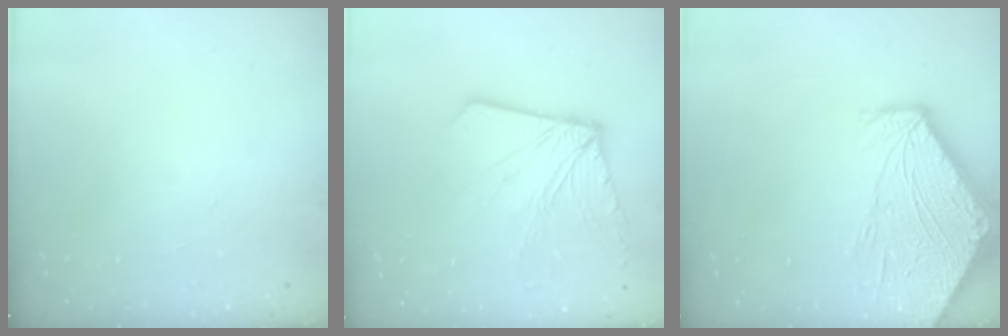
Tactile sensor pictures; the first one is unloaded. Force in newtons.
{"total": 10.6, "press": 10.5, "slide": 1.4}
{"total": 10.9, "press": 10.8, "slide": 1.2}